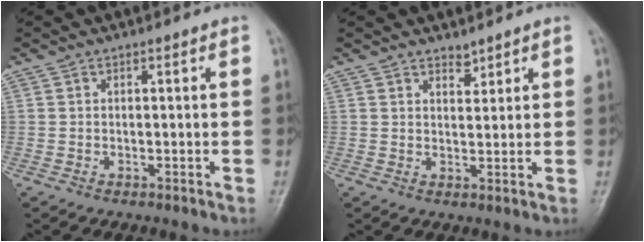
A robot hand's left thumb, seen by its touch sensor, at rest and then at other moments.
{"total": 2.2, "force": [1.9, 0.9, 0.6], "torque": [0.005, -0.015, 0.030]}